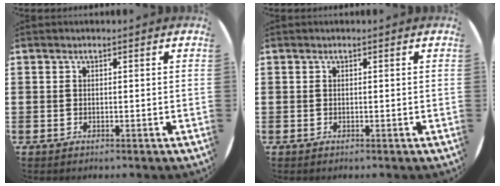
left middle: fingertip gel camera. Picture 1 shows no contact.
{"total": 0.0}